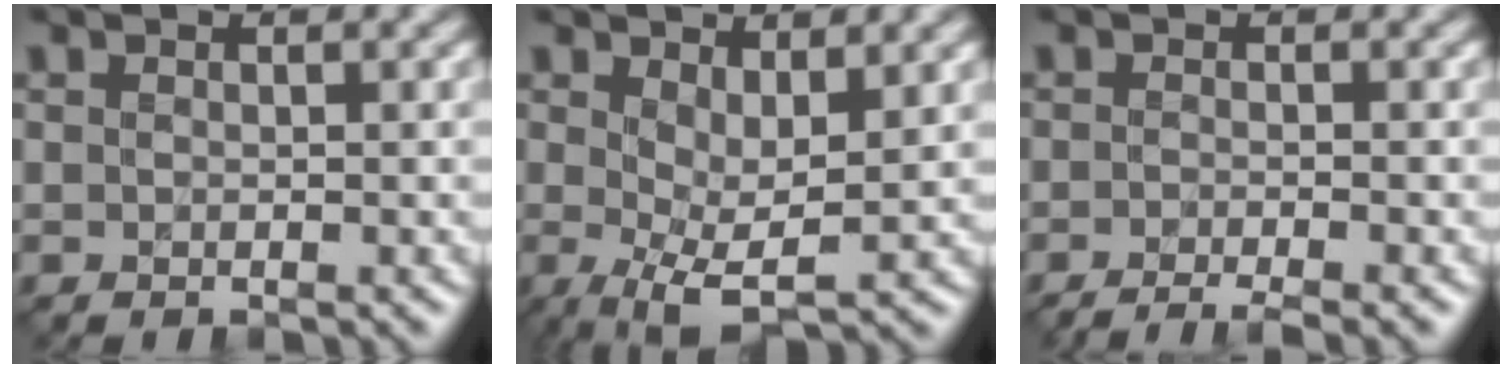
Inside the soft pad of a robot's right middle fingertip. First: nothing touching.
{"total": 5.3, "force": [0.5, 2.0, 4.9], "torque": [-0.097, -0.009, 0.010]}
{"total": 3.2, "force": [-2.2, 0.6, 2.3], "torque": [-0.025, -0.005, -0.044]}